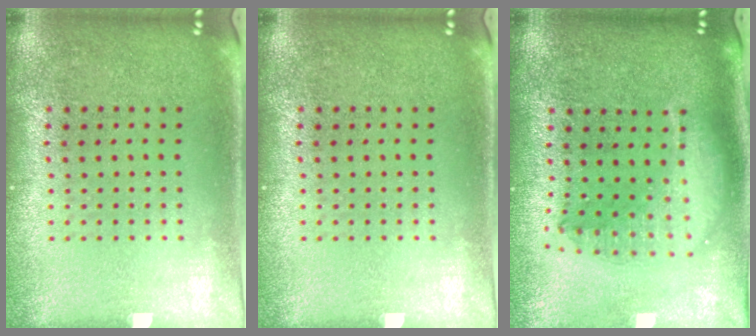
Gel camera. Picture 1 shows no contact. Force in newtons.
{"total": 0.0}
{"total": 1.9, "press": 1.6, "slide": 1.1}